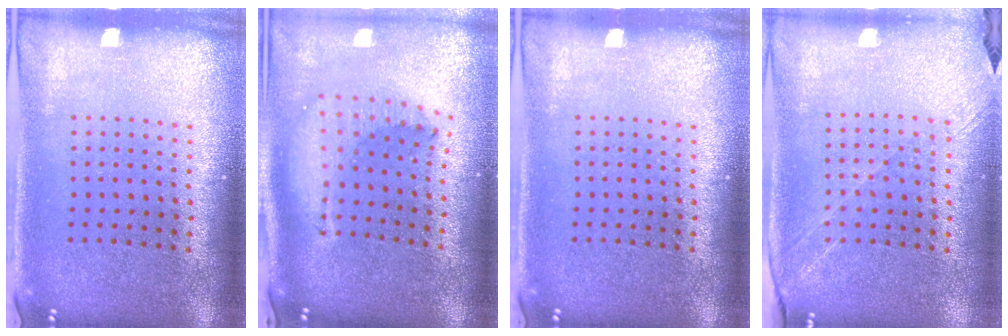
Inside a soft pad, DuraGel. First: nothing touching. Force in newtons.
{"total": 1.8, "press": 1.4, "slide": 1.0}
{"total": 0.0}
{"total": 1.4, "press": 1.3, "slide": 0.6}